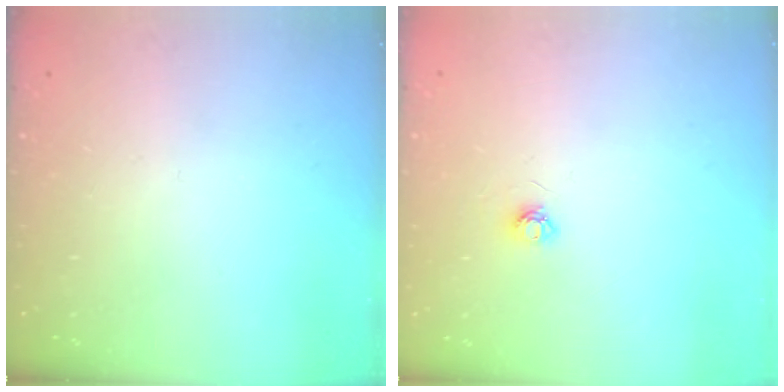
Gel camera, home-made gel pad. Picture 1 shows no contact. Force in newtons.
{"total": 4.7, "press": 4.6, "slide": 0.6}